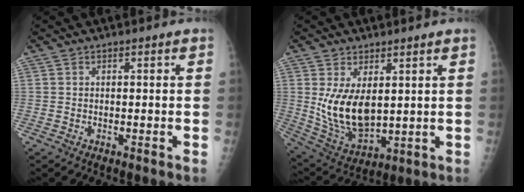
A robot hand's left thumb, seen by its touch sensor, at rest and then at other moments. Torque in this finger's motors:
{"motor_torque": [1.32, 1.54, 1.00, -0.80, 0.15]}